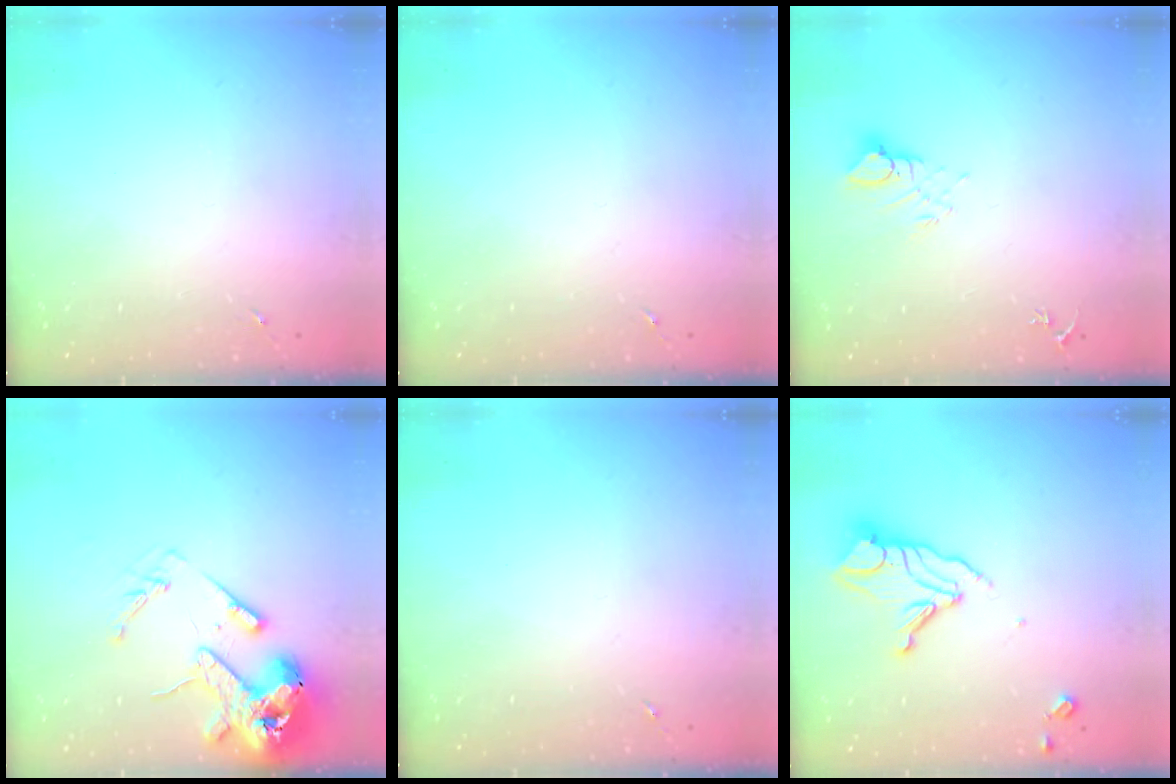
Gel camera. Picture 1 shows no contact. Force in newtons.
{"total": 0.0}
{"total": 6.7, "press": 6.7, "slide": 0.4}
{"total": 14.8, "press": 14.6, "slide": 2.1}
{"total": 0.0}
{"total": 12.2, "press": 12.1, "slide": 1.2}